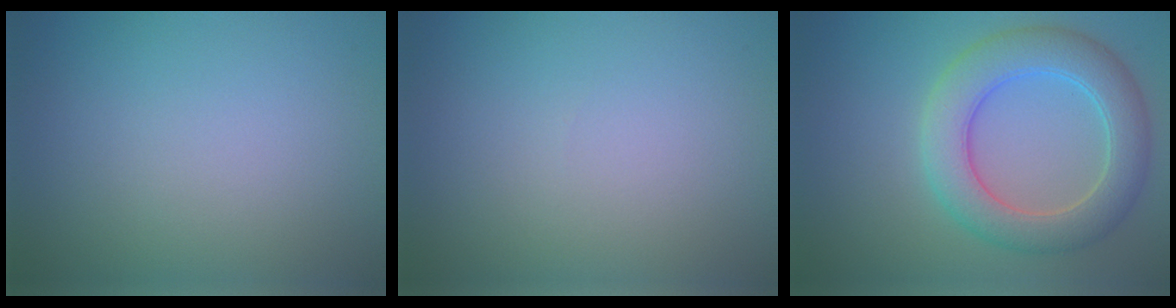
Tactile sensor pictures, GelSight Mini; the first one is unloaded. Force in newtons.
{"total": 0.0}
{"total": 6.2, "press": 6.2, "slide": 0.4}